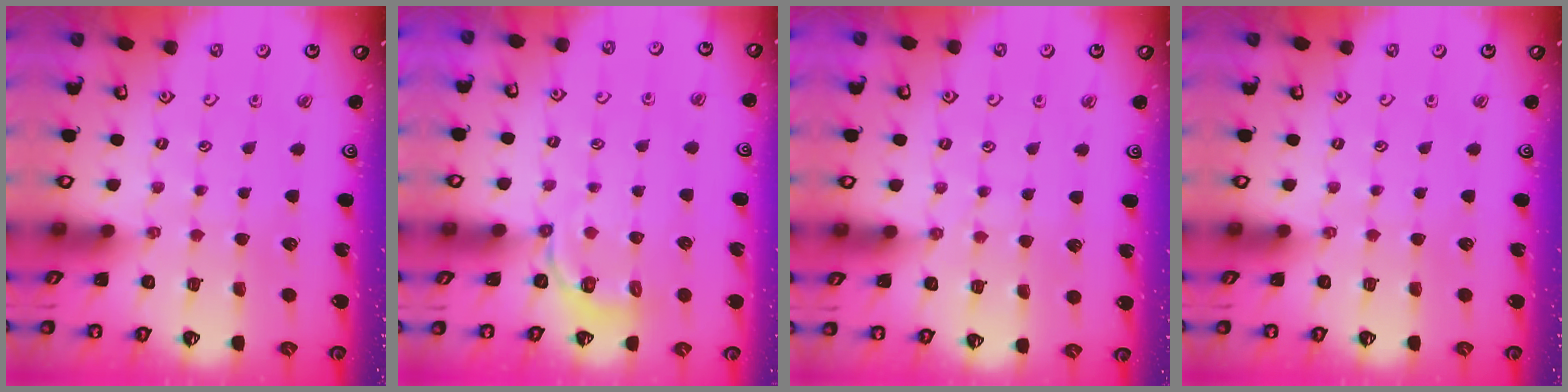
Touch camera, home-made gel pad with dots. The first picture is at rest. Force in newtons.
{"total": 5.0, "press": 4.3, "slide": 2.5}
{"total": 4.5, "press": 4.4, "slide": 0.4}
{"total": 0.0}